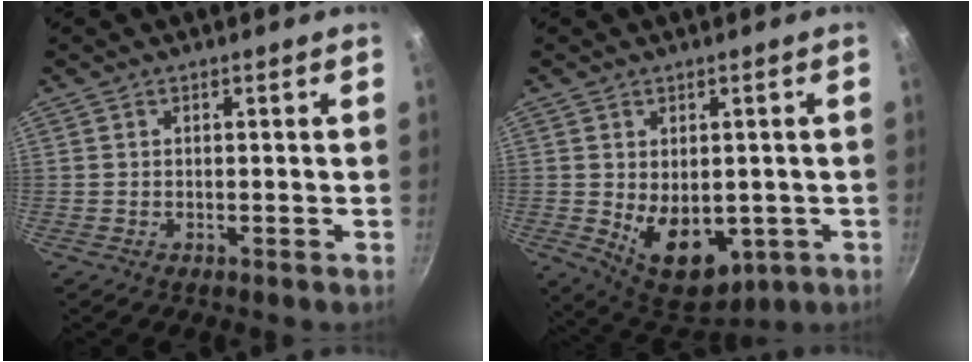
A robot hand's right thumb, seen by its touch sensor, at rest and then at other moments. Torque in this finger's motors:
{"motor_torque": [-0.18, 0.71, -0.01, 0.12, 0.27]}